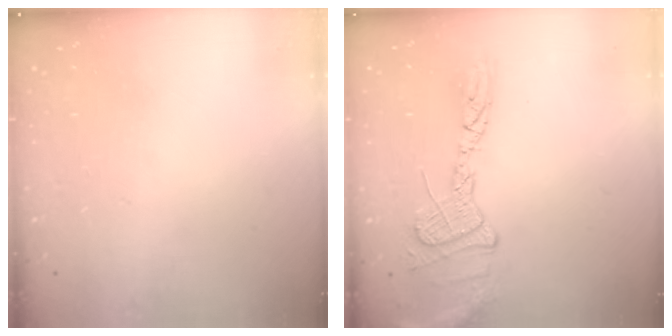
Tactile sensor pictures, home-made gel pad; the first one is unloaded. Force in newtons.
{"total": 15.6, "press": 15.6, "slide": 1.3}